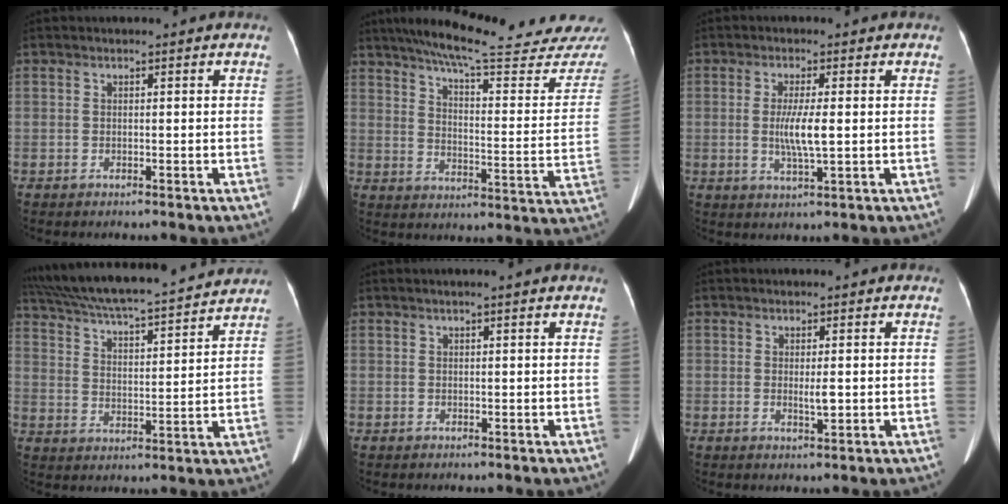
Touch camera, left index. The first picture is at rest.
{"total": 25.7, "force": [23.5, 1.3, 10.4], "torque": [-0.157, -0.081, 0.291]}
{"total": 4.8, "force": [-0.1, 0.4, 4.8], "torque": [-0.094, -0.011, -0.004]}
{"total": 21.7, "force": [19.8, 1.8, 8.7], "torque": [-0.158, 0.018, 0.292]}
{"total": 1.3, "force": [1.0, -0.3, 0.8], "torque": [-0.019, 0.011, 0.022]}
{"total": 1.8, "force": [-0.1, 0.3, 1.7], "torque": [-0.031, -0.005, -0.003]}